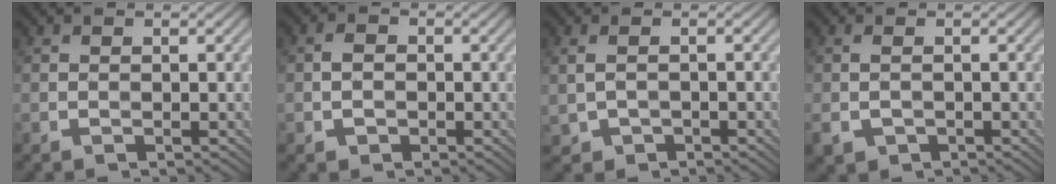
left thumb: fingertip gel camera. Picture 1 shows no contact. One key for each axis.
{"total": 1.9, "fx": -0.5, "fy": 1.5, "fz": 1.1, "tx": -0.024, "ty": 0.001, "tz": -0.013}
{"total": 2.0, "fx": -0.4, "fy": 1.5, "fz": 1.4, "tx": -0.038, "ty": -0.003, "tz": -0.003}
{"total": 2.5, "fx": -0.8, "fy": 1.7, "fz": 1.6, "tx": -0.048, "ty": -0.006, "tz": -0.016}